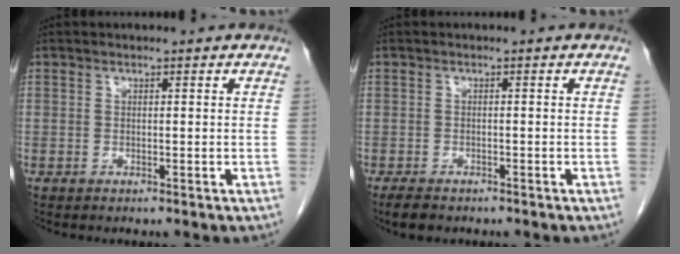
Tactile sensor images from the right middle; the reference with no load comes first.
{"total": 3.1, "force": [-2.4, 1.2, 1.5], "torque": [-0.029, -0.005, -0.034]}